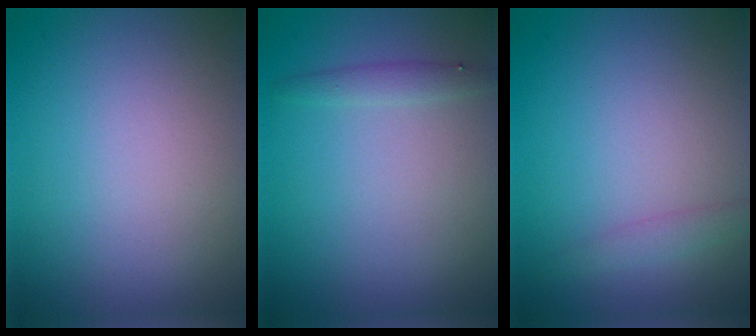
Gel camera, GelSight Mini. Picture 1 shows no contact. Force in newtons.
{"total": 1.1, "press": 1.1, "slide": 0.1}
{"total": 1.2, "press": 1.2, "slide": 0.1}